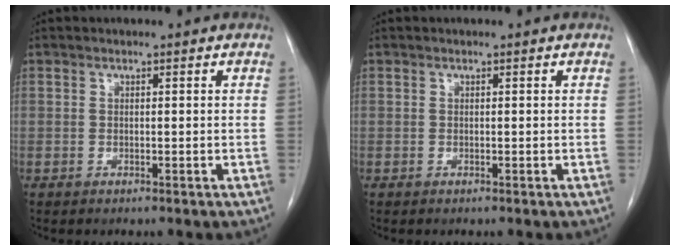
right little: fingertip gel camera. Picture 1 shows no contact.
{"total": 0.0}